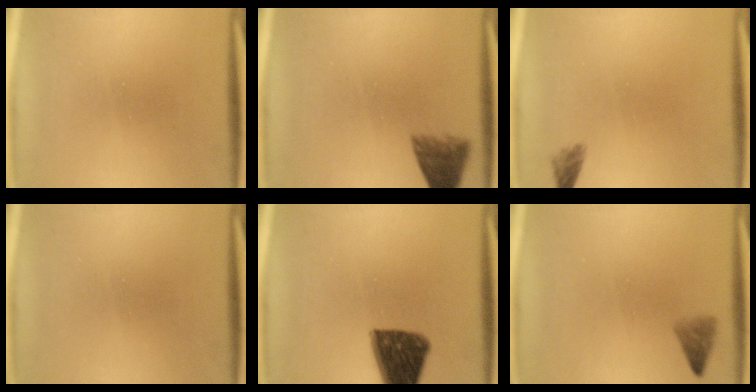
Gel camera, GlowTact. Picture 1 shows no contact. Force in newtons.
{"total": 4.0}
{"total": 1.6}
{"total": 0.0}
{"total": 12.2}
{"total": 1.0}